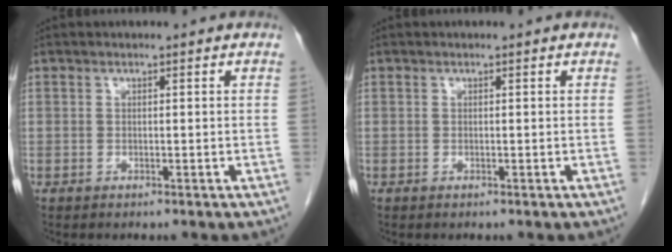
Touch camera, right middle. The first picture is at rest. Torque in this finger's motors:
{"motor_torque": [-0.08, 0.23, -0.04, -0.01]}